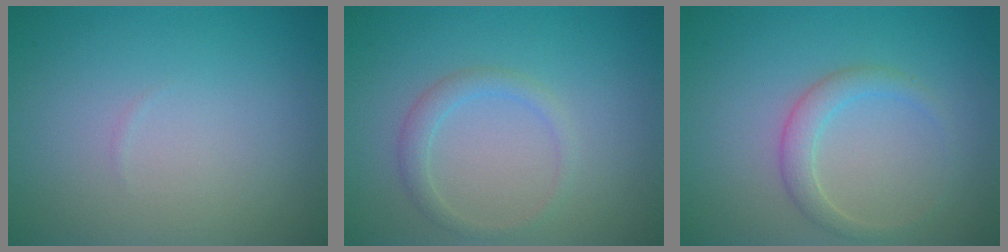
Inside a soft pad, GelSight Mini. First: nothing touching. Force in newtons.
{"total": 1.7, "press": 1.7, "slide": 0.1}
{"total": 2.1, "press": 2.1, "slide": 0.1}